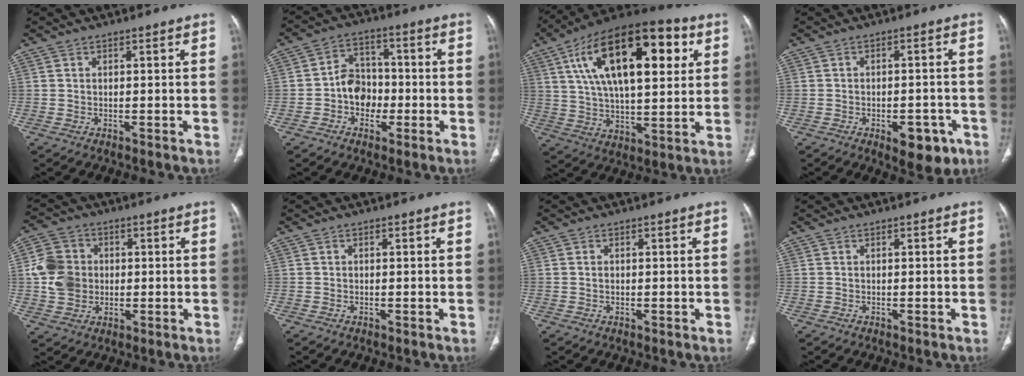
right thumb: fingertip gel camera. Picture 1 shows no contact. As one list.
[{"total": 7.8, "force": [-1.9, 6.5, 3.9], "torque": [-0.028, 0.031, -0.042]}, {"total": 26.3, "force": [8.8, 11.9, 21.8], "torque": [-0.346, 0.007, 0.136]}, {"total": 7.5, "force": [-3.6, 4.0, 5.2], "torque": [-0.043, 0.015, -0.038]}, {"total": 9.7, "force": [0.2, 8.4, 4.8], "torque": [-0.075, 0.010, 0.002]}, {"total": 0.0}, {"total": 0.7, "force": [0.1, 0.5, 0.5], "torque": [-0.010, 0.003, 0.002]}, {"total": 0.0}]